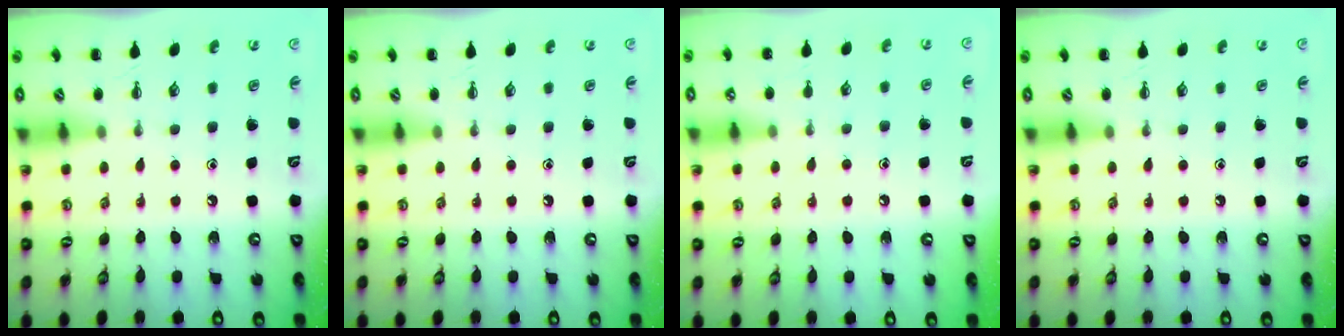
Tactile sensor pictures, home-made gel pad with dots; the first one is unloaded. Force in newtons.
{"total": 0.0}
{"total": 4.1, "press": 4.0, "slide": 1.1}
{"total": 0.0}